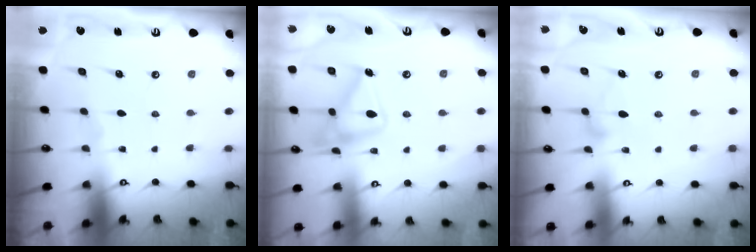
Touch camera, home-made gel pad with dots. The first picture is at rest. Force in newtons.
{"total": 15.2, "press": 15.2, "slide": 0.9}
{"total": 9.6, "press": 9.6, "slide": 0.5}